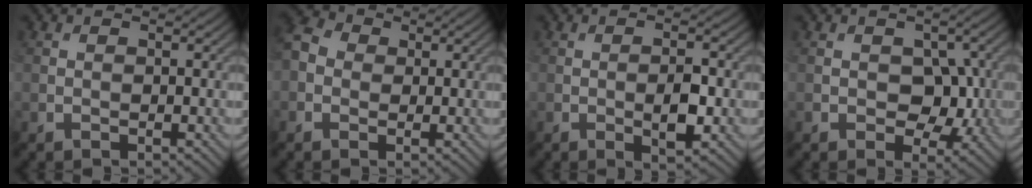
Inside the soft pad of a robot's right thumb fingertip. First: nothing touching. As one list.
[{"total": 4.3, "force": [-0.2, 3.8, 2.1], "torque": [-0.056, 0.009, -0.015]}, {"total": 3.7, "force": [-0.7, 1.3, 3.4], "torque": [-0.060, -0.002, -0.011]}, {"total": 5.2, "force": [-0.6, 3.7, 3.6], "torque": [-0.046, -0.005, -0.016]}]